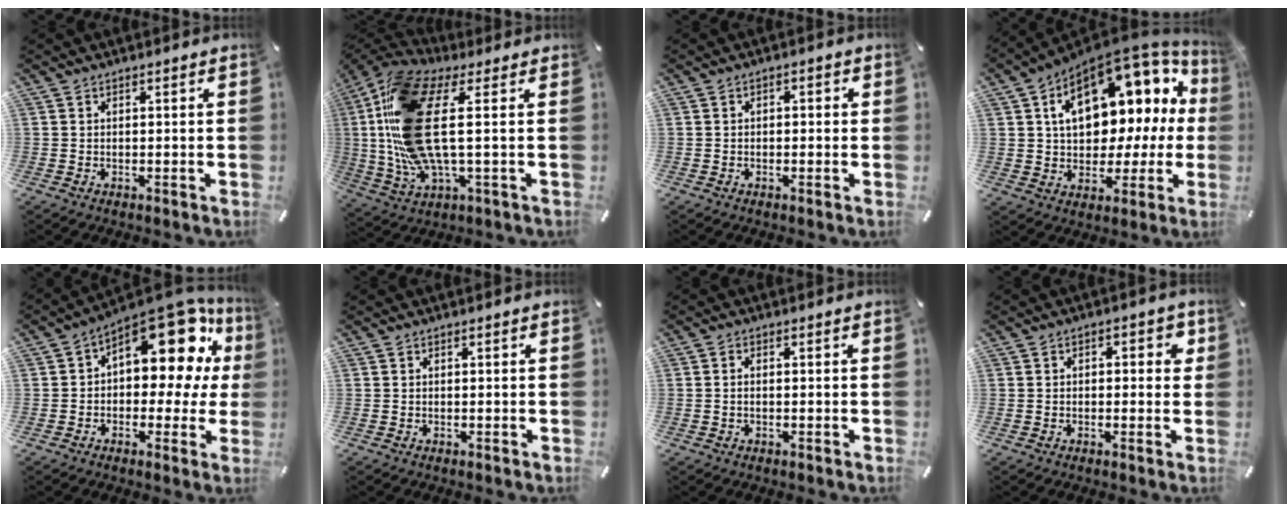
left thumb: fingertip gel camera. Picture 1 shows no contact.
{"total": 20.3, "force": [2.7, 7.9, 18.5], "torque": [-0.398, -0.018, 0.043]}
{"total": 1.4, "force": [-0.6, 0.8, 1.0], "torque": [-0.018, 0.006, -0.013]}
{"total": 17.8, "force": [6.2, 11.5, 12.2], "torque": [-0.164, -0.049, 0.101]}
{"total": 18.3, "force": [8.4, 9.3, 13.3], "torque": [-0.175, -0.066, 0.138]}
{"total": 0.0}
{"total": 1.1, "force": [-0.2, 0.6, 0.9], "torque": [-0.018, 0.001, -0.004]}
{"total": 3.1, "force": [-0.1, 1.8, 2.5], "torque": [-0.033, 0.007, -0.009]}